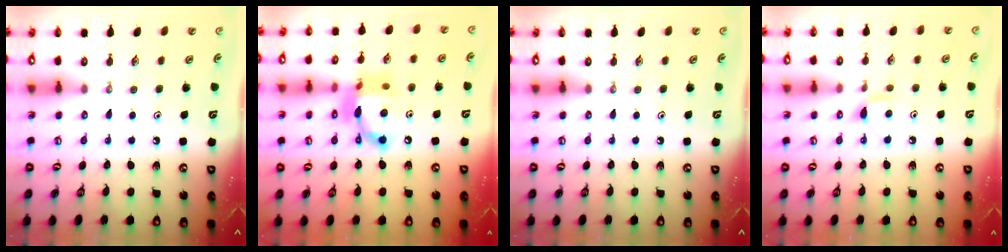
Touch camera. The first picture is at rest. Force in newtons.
{"total": 15.4, "press": 15.4, "slide": 1.0}
{"total": 0.0}
{"total": 6.2, "press": 6.2, "slide": 0.6}